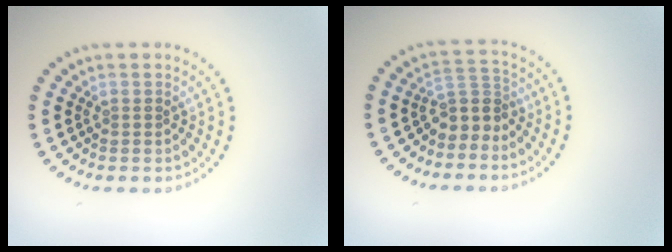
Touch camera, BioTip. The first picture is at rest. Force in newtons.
{"total": 2.9, "press": 2.1, "slide": 2.0}